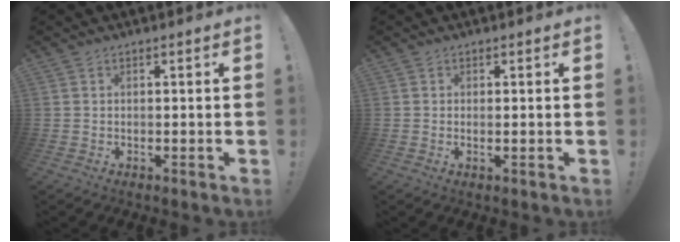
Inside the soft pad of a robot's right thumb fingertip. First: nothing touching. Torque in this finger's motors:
{"motor_torque": [-0.37, 0.15, -0.33, 0.23, 0.08]}